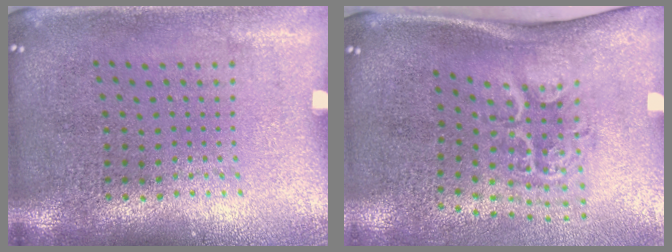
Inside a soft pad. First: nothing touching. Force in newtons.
{"total": 2.2, "press": 1.3, "slide": 1.8}